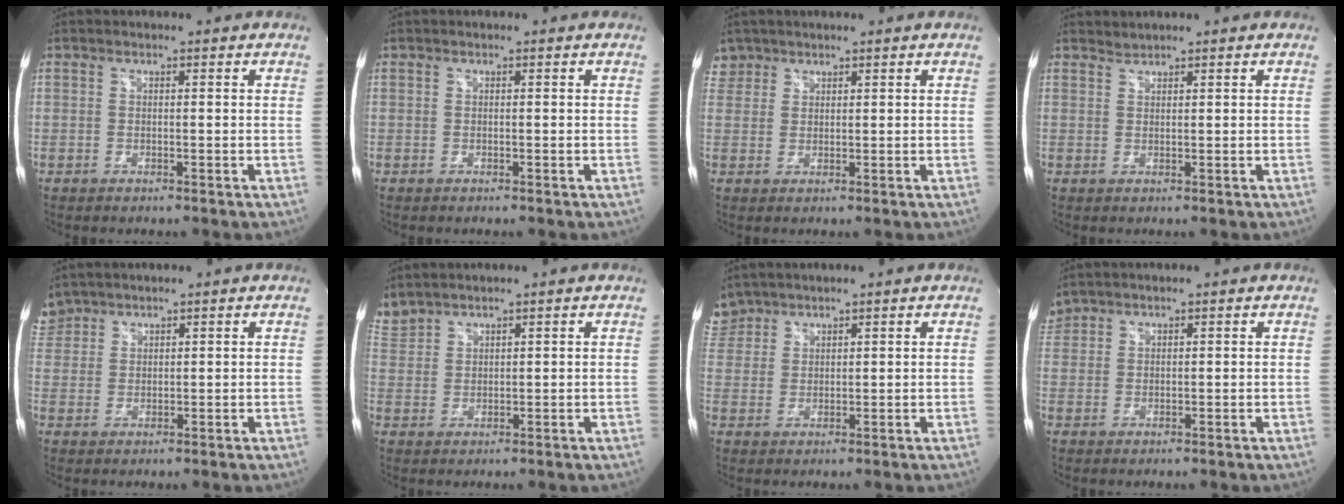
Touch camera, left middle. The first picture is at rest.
{"total": 0.0}
{"total": 2.7, "force": [2.1, 1.7, -0.4], "torque": [0.013, 0.009, 0.040]}
{"total": 1.0, "force": [1.0, -0.2, -0.3], "torque": [-0.002, -0.001, 0.021]}
{"total": 4.5, "force": [3.9, 2.2, 0.1], "torque": [-0.008, 0.017, 0.088]}
{"total": 4.7, "force": [4.6, 0.6, 0.8], "torque": [-0.038, 0.019, 0.106]}
{"total": 5.2, "force": [4.5, 2.6, 0.0], "torque": [-0.005, 0.014, 0.100]}
{"total": 2.6, "force": [2.4, 1.0, 0.0], "torque": [-0.005, 0.017, 0.052]}